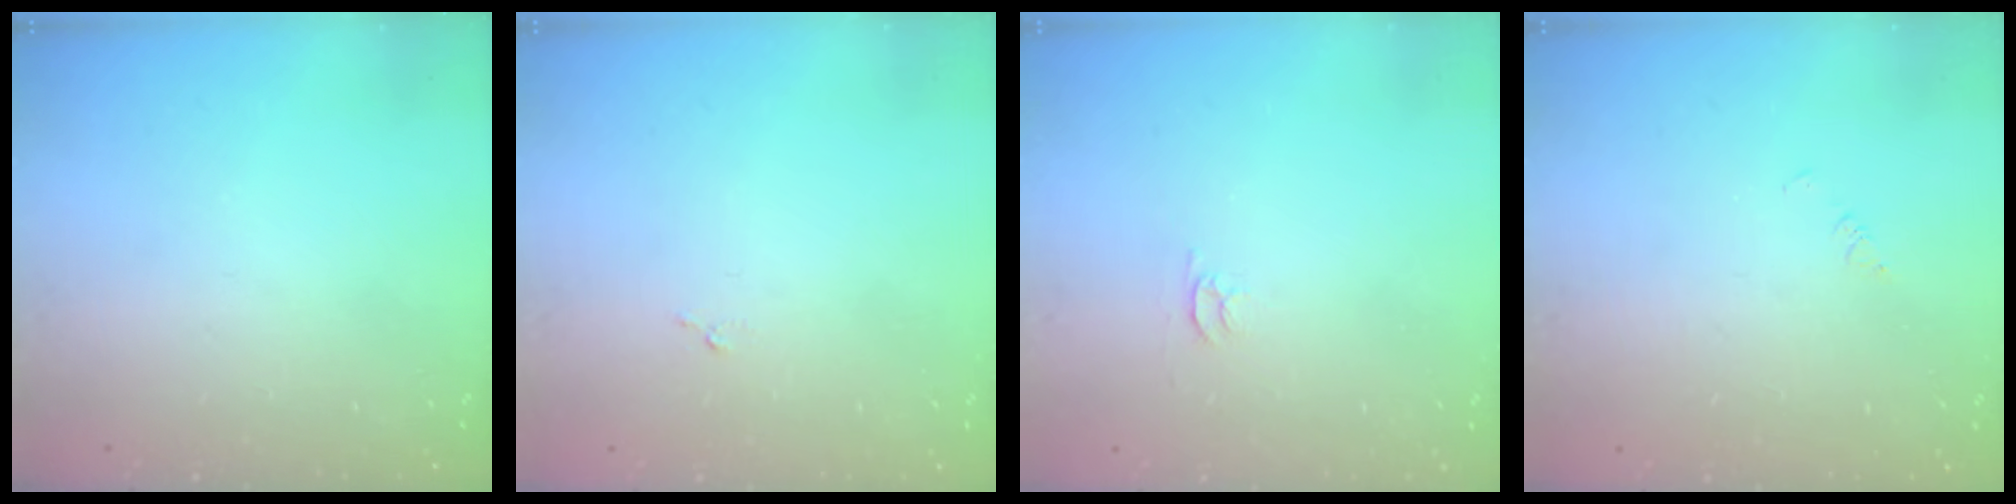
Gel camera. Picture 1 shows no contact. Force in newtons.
{"total": 3.9, "press": 3.8, "slide": 0.4}
{"total": 3.4, "press": 3.4, "slide": 0.4}
{"total": 1.1, "press": 1.1, "slide": 0.1}